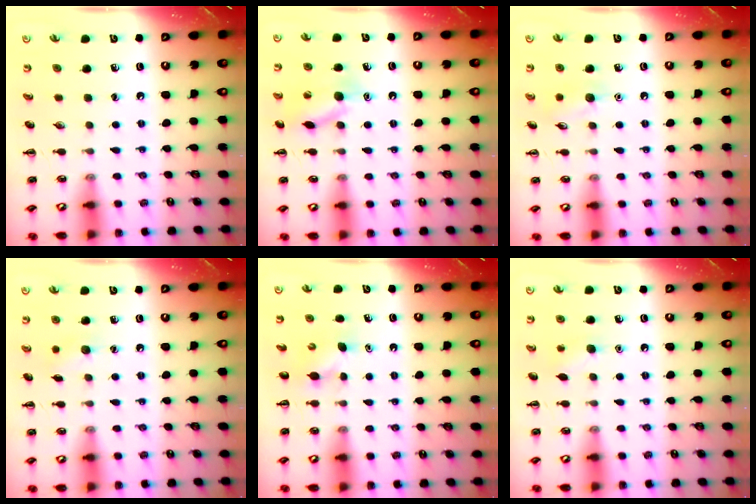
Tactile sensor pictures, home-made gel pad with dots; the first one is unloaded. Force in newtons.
{"total": 11.0, "press": 10.9, "slide": 1.5}
{"total": 7.5, "press": 7.3, "slide": 1.6}
{"total": 5.8, "press": 5.7, "slide": 1.5}
{"total": 3.3, "press": 3.2, "slide": 0.9}
{"total": 7.0, "press": 6.7, "slide": 1.9}